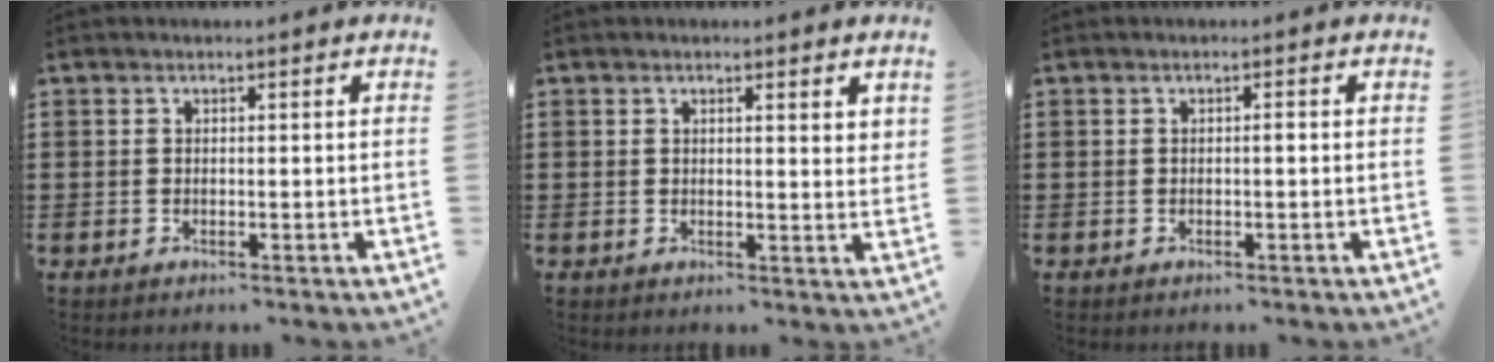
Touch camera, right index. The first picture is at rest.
{"total": 1.3, "force": [0.9, 0.1, 0.8], "torque": [-0.019, 0.002, 0.017]}
{"total": 0.6, "force": [-0.1, 0.1, 0.6], "torque": [-0.011, -0.003, -0.001]}